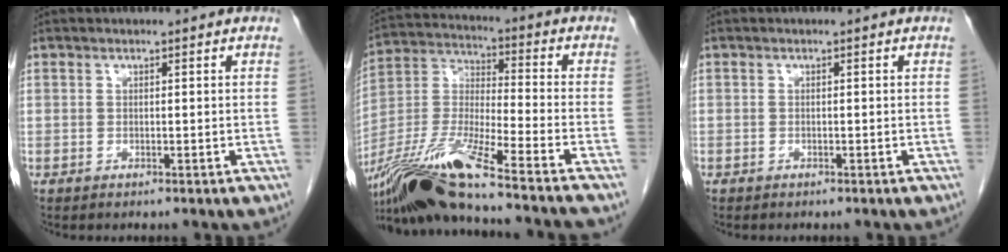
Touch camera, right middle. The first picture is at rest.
{"total": 20.1, "force": [-15.8, -1.0, 12.4], "torque": [-0.278, -0.032, -0.296]}
{"total": 0.0}